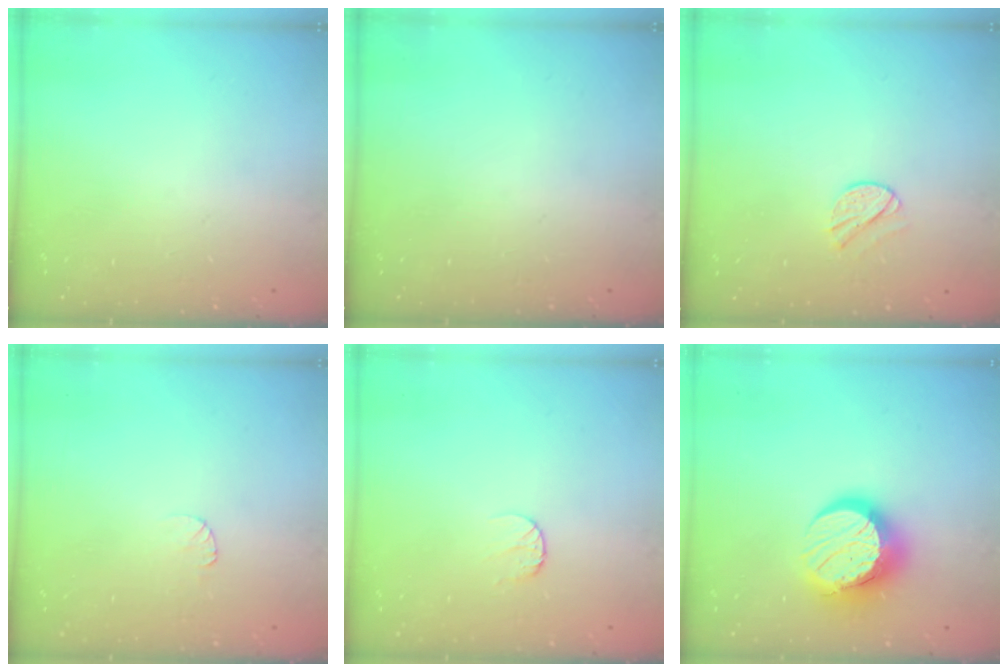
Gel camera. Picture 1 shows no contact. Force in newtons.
{"total": 0.0}
{"total": 5.9, "press": 5.8, "slide": 0.6}
{"total": 4.0, "press": 3.9, "slide": 0.5}
{"total": 5.0, "press": 4.9, "slide": 0.5}
{"total": 16.1, "press": 16.0, "slide": 1.3}